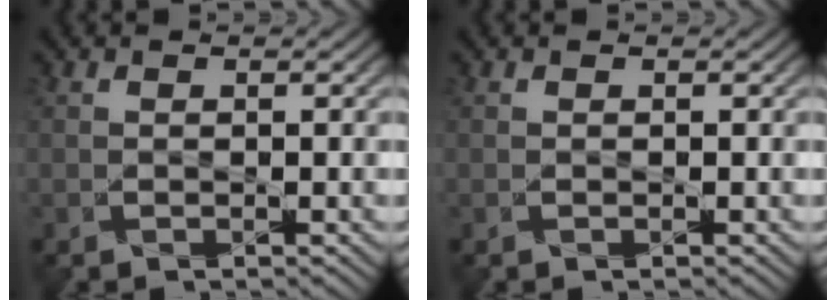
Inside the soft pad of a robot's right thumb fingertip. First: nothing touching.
{"total": 0.0}